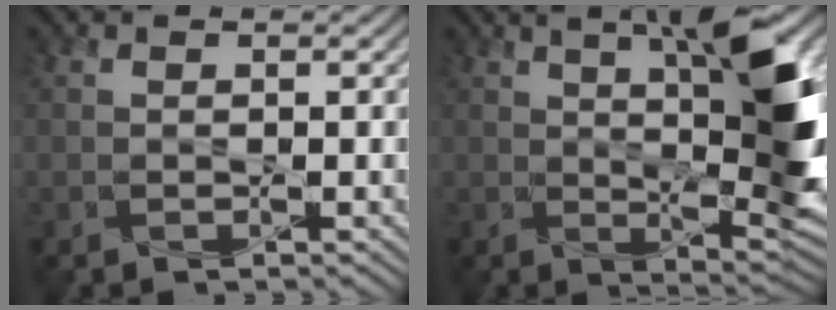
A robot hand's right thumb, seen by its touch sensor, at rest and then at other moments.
{"total": 11.5, "force": [2.8, 2.9, 10.8], "torque": [-0.162, -0.004, 0.049]}